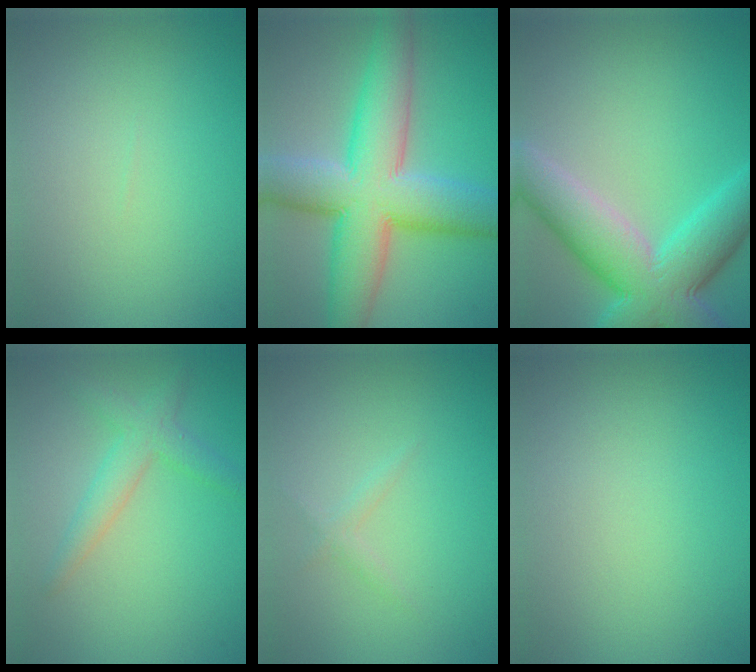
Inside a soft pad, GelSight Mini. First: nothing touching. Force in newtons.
{"total": 11.3, "press": 11.3, "slide": 0.6}
{"total": 9.6, "press": 9.6, "slide": 0.4}
{"total": 2.9, "press": 2.9, "slide": 0.1}
{"total": 0.9, "press": 0.9, "slide": 0.0}
{"total": 0.0}